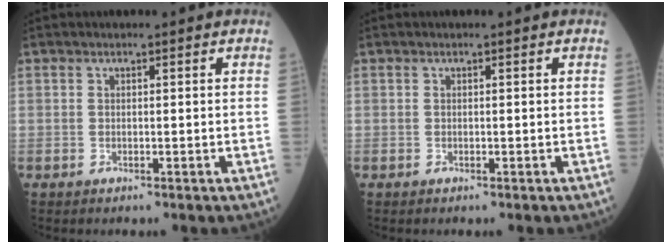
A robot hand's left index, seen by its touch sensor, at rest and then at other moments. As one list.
[{"total": 0.0}]